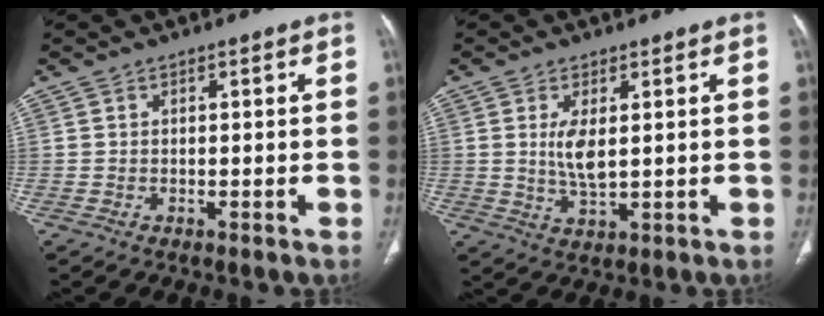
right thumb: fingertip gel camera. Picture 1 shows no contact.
{"total": 5.1, "force": [0.9, 2.0, 4.6], "torque": [-0.093, -0.015, 0.025]}